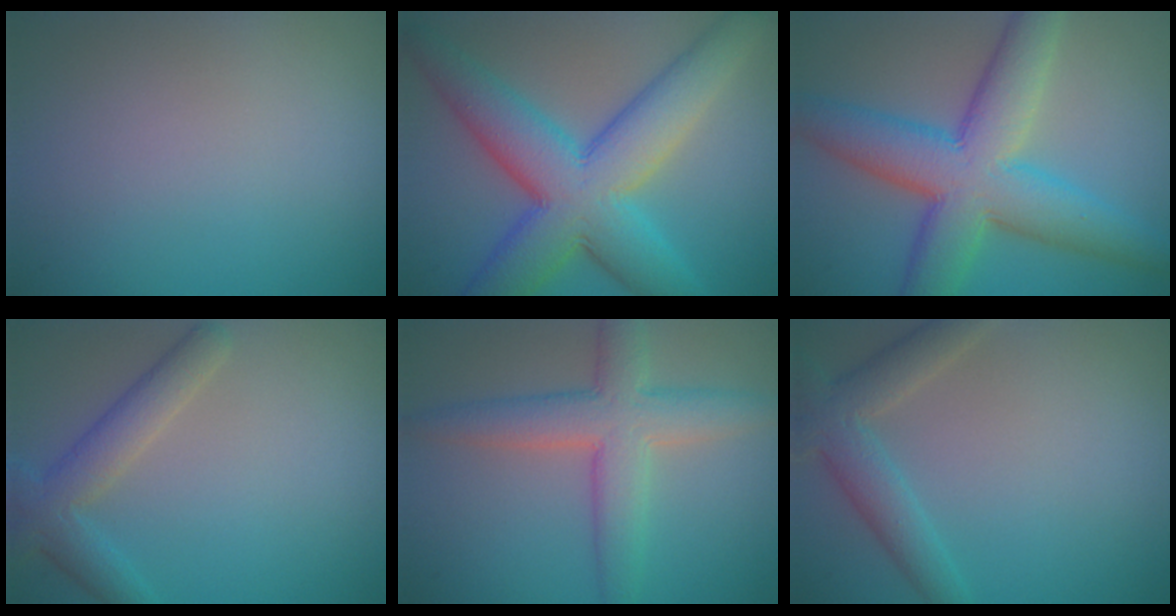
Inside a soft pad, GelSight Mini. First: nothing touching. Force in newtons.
{"total": 10.7, "press": 10.7, "slide": 0.1}
{"total": 9.8, "press": 9.8, "slide": 0.3}
{"total": 3.7, "press": 3.7, "slide": 0.1}
{"total": 5.7, "press": 5.7, "slide": 0.1}
{"total": 4.0, "press": 4.0, "slide": 0.1}